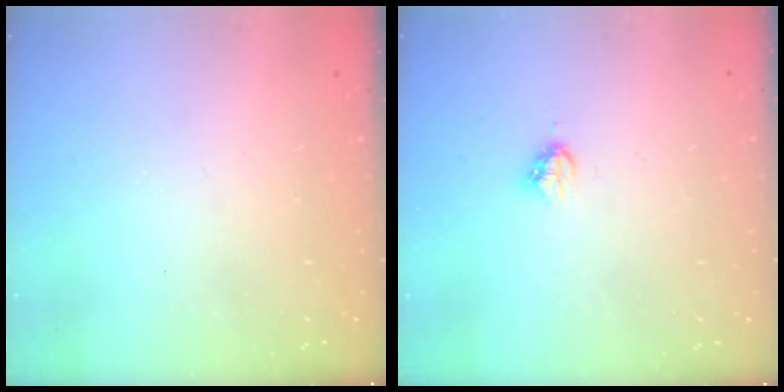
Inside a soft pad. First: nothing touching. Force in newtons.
{"total": 3.9, "press": 3.9, "slide": 0.4}